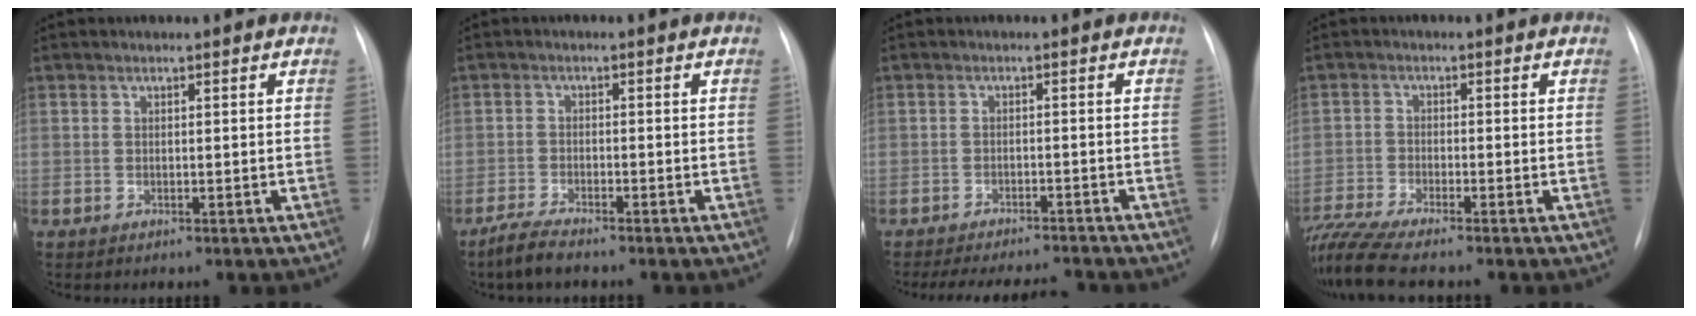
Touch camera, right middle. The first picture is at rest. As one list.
[{"total": 3.4, "force": [-2.8, 0.2, 1.9], "torque": [-0.048, -0.011, -0.055]}, {"total": 10.0, "force": [-9.4, 1.6, 3.2], "torque": [-0.052, 0.002, -0.126]}, {"total": 7.2, "force": [-6.4, -1.1, 3.1], "torque": [-0.062, -0.016, -0.118]}]